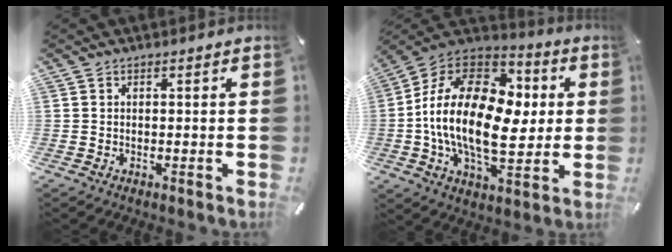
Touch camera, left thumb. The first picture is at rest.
{"total": 23.3, "force": [-0.5, 14.2, 18.4], "torque": [-0.362, -0.004, -0.010]}